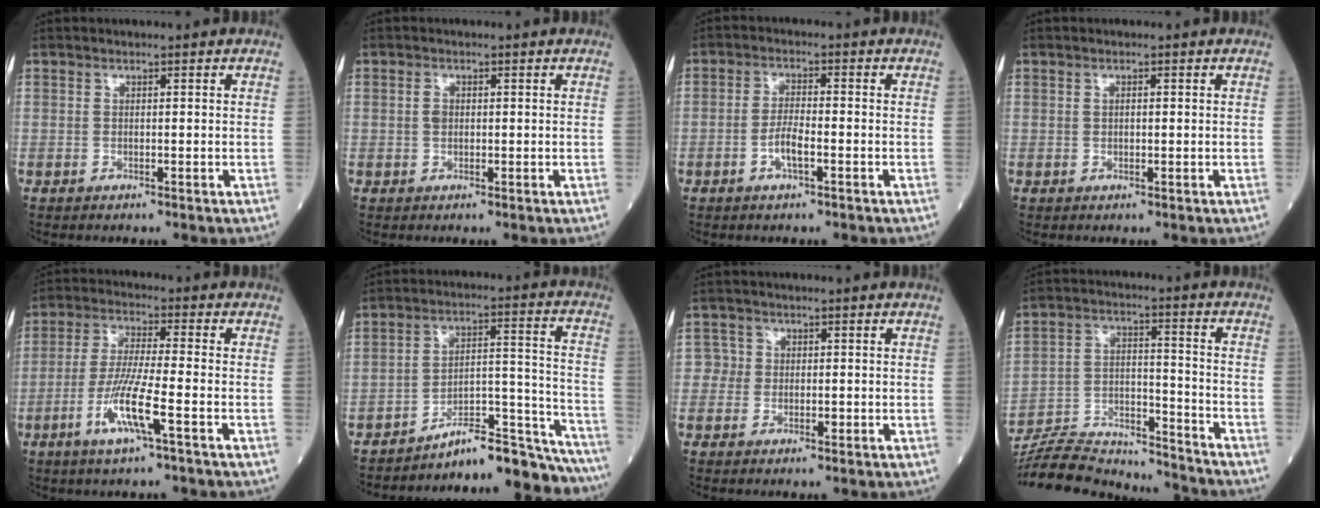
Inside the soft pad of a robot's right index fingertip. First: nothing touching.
{"total": 1.4, "force": [0.2, 1.0, 1.0], "torque": [-0.019, 0.001, 0.002]}
{"total": 3.6, "force": [-1.5, 0.7, 3.2], "torque": [-0.063, 0.002, -0.029]}
{"total": 0.7, "force": [0.2, 0.4, 0.6], "torque": [-0.012, 0.000, 0.004]}
{"total": 8.7, "force": [-3.5, 0.1, 7.9], "torque": [-0.160, -0.010, -0.070]}
{"total": 16.6, "force": [-16.2, 0.7, 3.6], "torque": [-0.024, 0.059, -0.231]}
{"total": 2.3, "force": [0.0, 2.3, 0.3], "torque": [0.009, 0.007, -0.007]}
{"total": 18.8, "force": [-18.1, 2.6, 4.1], "torque": [-0.094, 0.012, -0.289]}